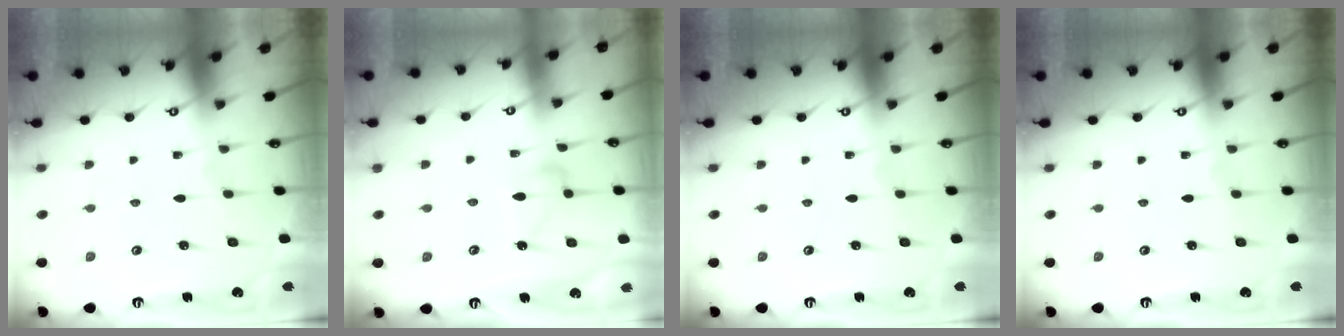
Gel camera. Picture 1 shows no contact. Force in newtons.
{"total": 8.7, "press": 8.7, "slide": 0.4}
{"total": 0.0}
{"total": 0.0}